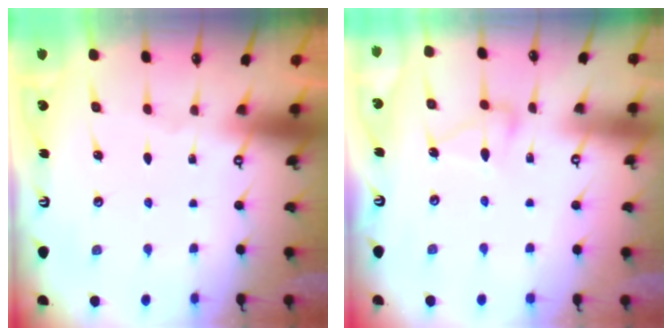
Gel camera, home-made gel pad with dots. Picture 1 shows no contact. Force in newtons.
{"total": 5.3, "press": 5.3, "slide": 0.3}